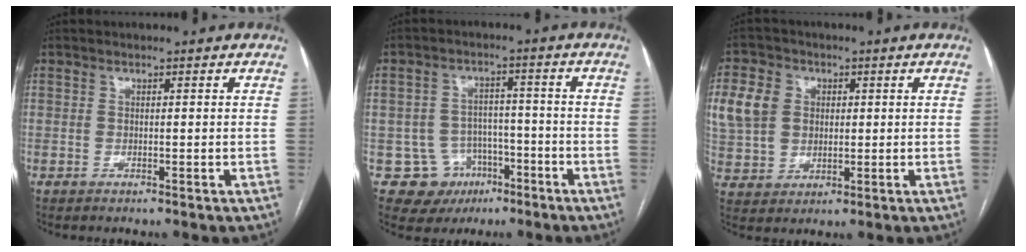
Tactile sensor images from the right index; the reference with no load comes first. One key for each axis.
{"total": 8.2, "fx": -3.5, "fy": 7.4, "fz": 0.9, "tx": -0.011, "ty": 0.015, "tz": -0.037}
{"total": 11.1, "fx": 2.7, "fy": 9.4, "fz": 5.2, "tx": -0.139, "ty": 0.025, "tz": 0.062}